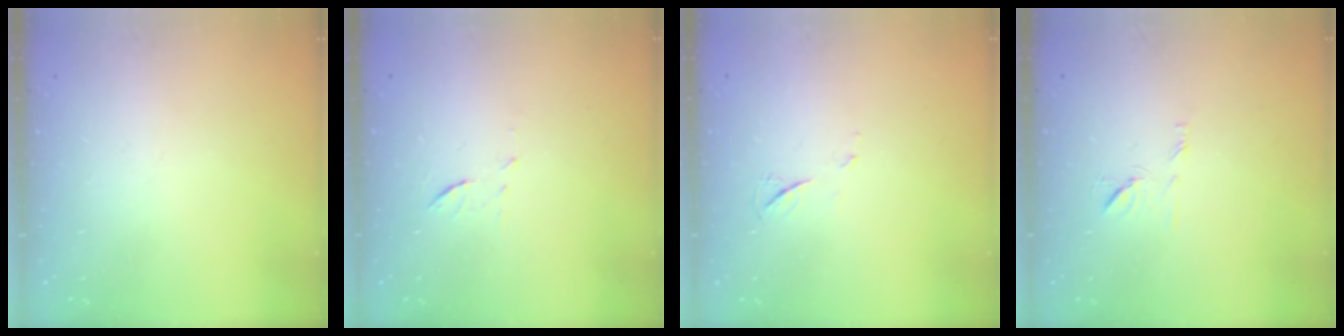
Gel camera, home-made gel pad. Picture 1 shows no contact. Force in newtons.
{"total": 6.2, "press": 6.0, "slide": 1.8}
{"total": 4.5, "press": 4.5, "slide": 0.6}
{"total": 7.5, "press": 7.4, "slide": 0.6}